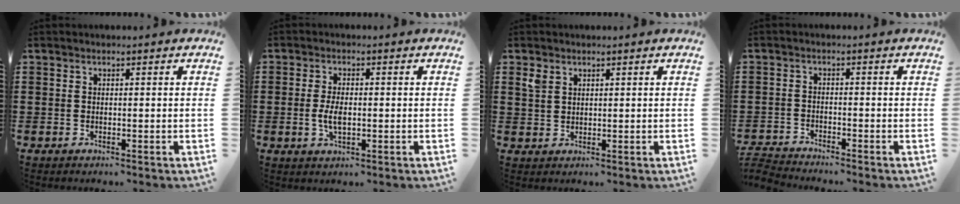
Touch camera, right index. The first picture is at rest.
{"total": 3.8, "force": [-0.4, 1.7, 3.4], "torque": [-0.077, -0.003, -0.012]}
{"total": 2.5, "force": [1.6, 1.8, 0.8], "torque": [-0.022, 0.008, 0.030]}
{"total": 2.7, "force": [-2.7, 0.0, -0.1], "torque": [-0.011, -0.003, -0.062]}